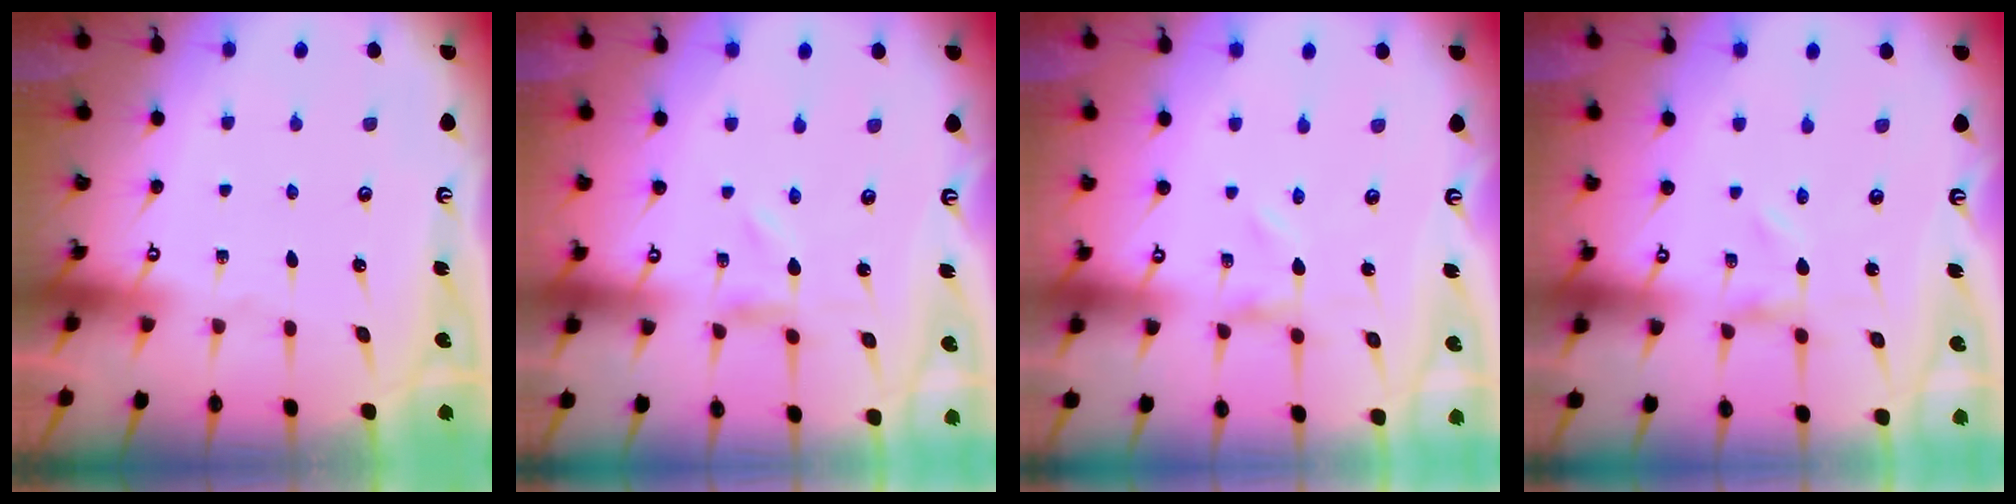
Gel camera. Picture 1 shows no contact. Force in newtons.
{"total": 0.0}
{"total": 0.0}
{"total": 0.0}